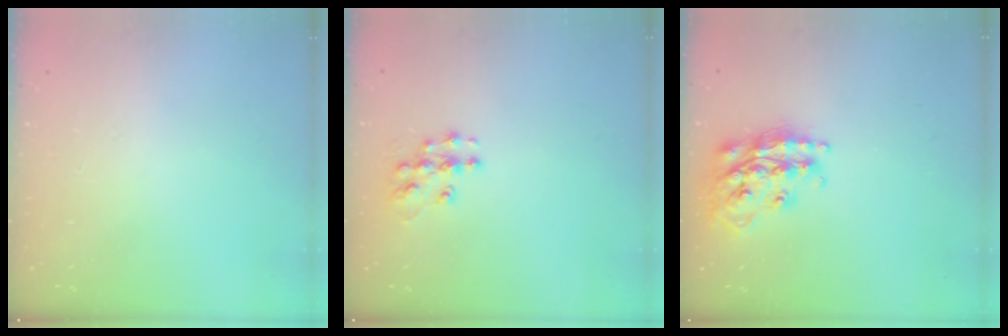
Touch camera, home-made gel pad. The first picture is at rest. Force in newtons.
{"total": 9.2, "press": 9.2, "slide": 0.5}
{"total": 17.9, "press": 17.8, "slide": 1.3}